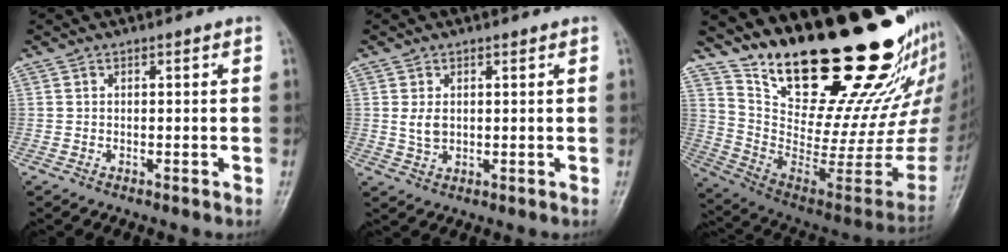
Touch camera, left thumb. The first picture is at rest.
{"total": 3.1, "force": [0.7, 2.1, 2.1], "torque": [-0.031, -0.007, 0.018]}
{"total": 30.9, "force": [22.9, 8.8, 18.7], "torque": [-0.248, -0.167, 0.365]}